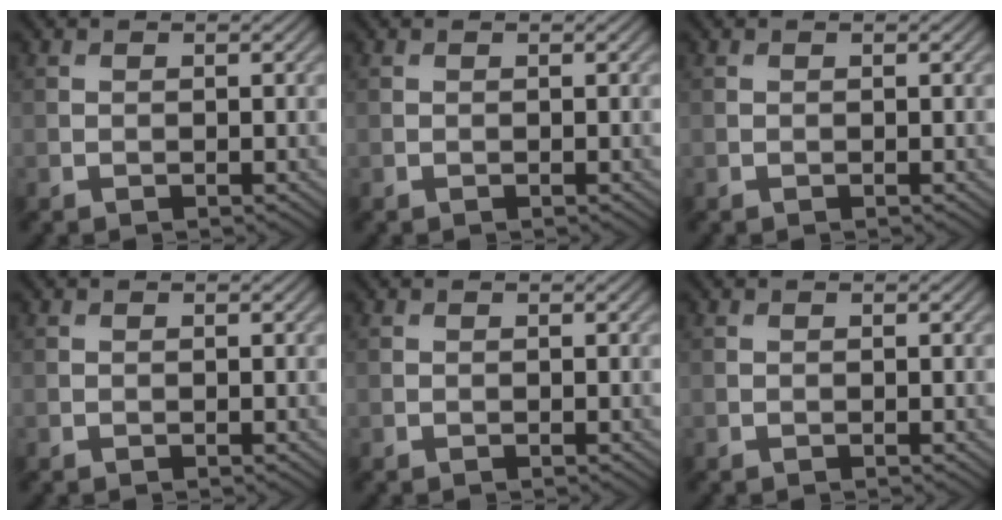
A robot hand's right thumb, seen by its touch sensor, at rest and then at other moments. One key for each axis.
{"total": 0.0}
{"total": 0.0}
{"total": 0.0}
{"total": 0.0}
{"total": 0.0}